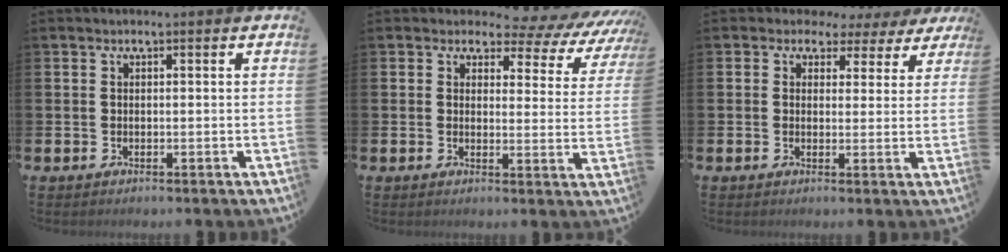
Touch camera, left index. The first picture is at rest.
{"total": 3.7, "force": [2.9, 2.2, 1.0], "torque": [-0.015, -0.035, 0.036]}
{"total": 2.6, "force": [1.5, 2.2, 0.1], "torque": [-0.002, -0.011, 0.016]}